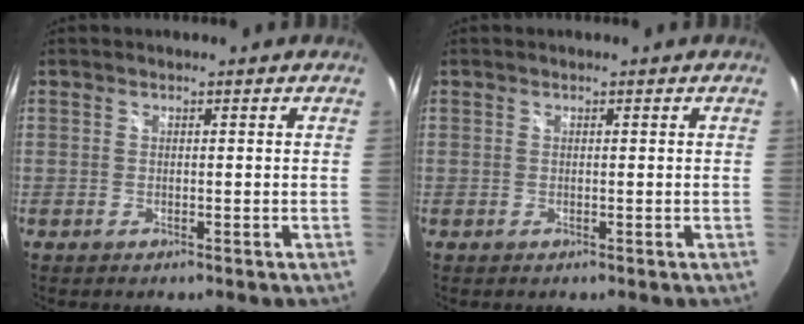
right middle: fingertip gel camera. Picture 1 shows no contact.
{"total": 0.0}